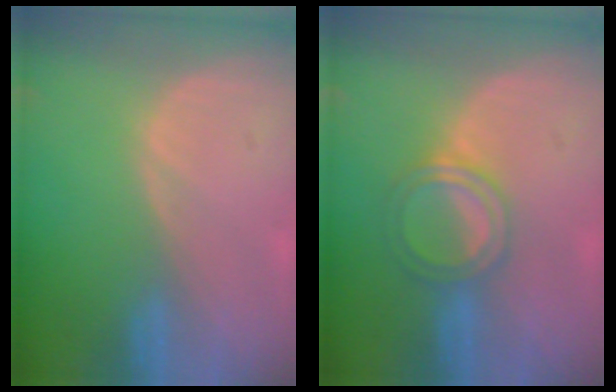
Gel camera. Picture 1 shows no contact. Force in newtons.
{"total": 5.0, "press": 4.7, "slide": 1.8}